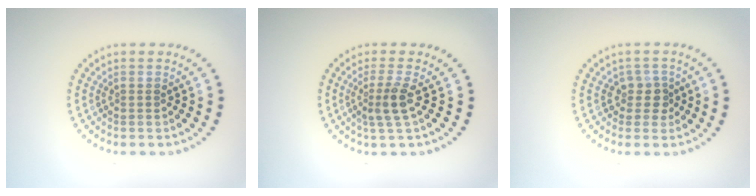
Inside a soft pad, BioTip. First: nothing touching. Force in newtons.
{"total": 2.4, "press": 1.9, "slide": 1.5}
{"total": 2.0, "press": 1.6, "slide": 1.2}